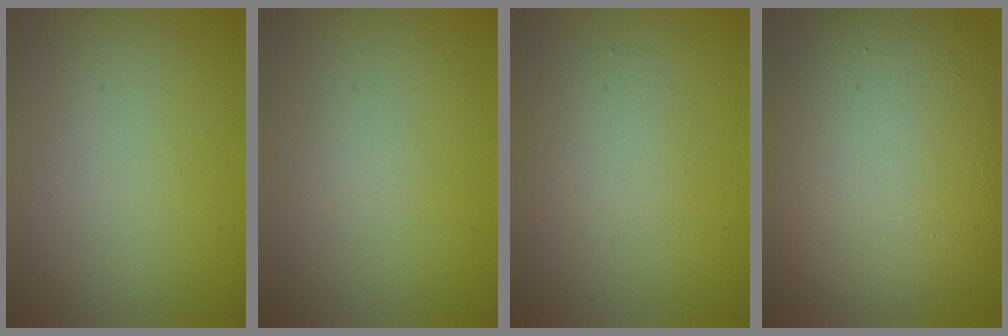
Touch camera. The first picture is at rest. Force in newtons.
{"total": 0.6, "press": 0.6, "slide": 0.0}
{"total": 2.2, "press": 2.2, "slide": 0.1}
{"total": 16.3, "press": 16.3, "slide": 0.9}